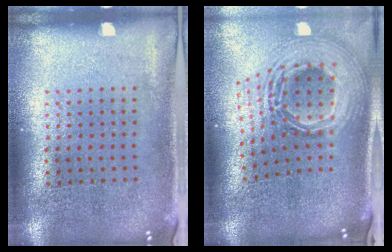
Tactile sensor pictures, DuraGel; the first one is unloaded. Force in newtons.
{"total": 2.9, "press": 2.0, "slide": 2.1}